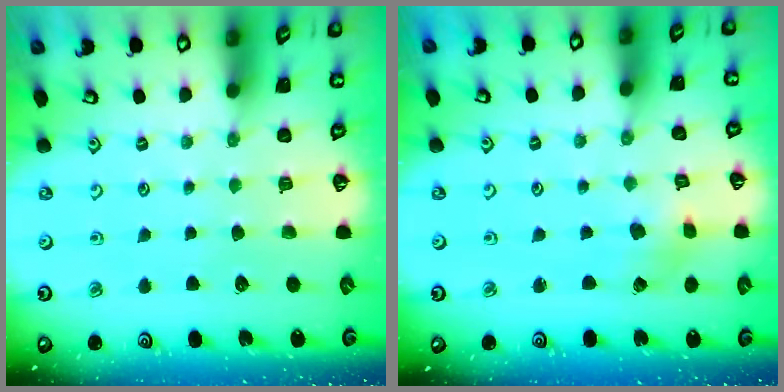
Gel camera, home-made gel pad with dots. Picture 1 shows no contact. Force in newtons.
{"total": 2.7, "press": 2.7, "slide": 0.4}